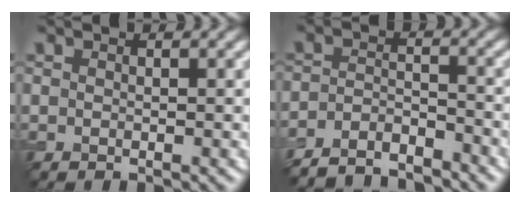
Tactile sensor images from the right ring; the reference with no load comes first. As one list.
[{"total": 4.8, "force": [-4.6, 0.8, 1.2], "torque": [-0.024, -0.005, -0.086]}]